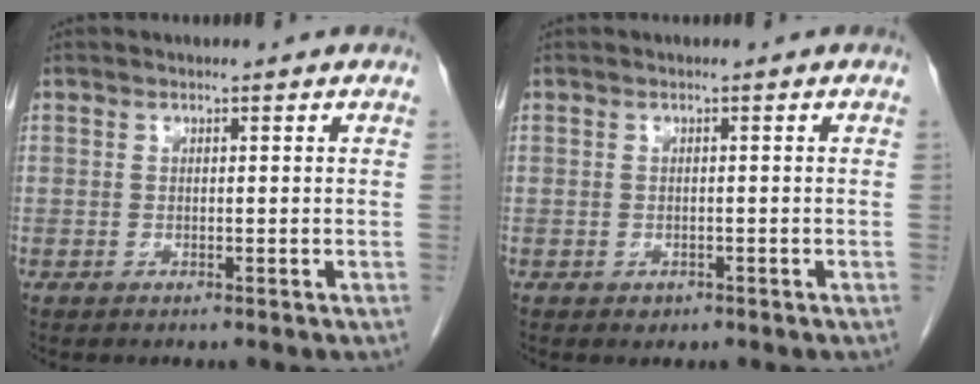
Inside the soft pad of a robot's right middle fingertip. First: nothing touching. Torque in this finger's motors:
{"motor_torque": [-0.20, 0.20, -0.04, -0.01]}